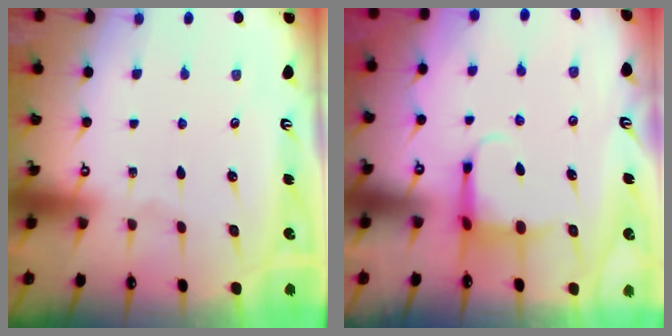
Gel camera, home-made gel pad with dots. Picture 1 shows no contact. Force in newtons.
{"total": 5.3, "press": 5.2, "slide": 1.1}